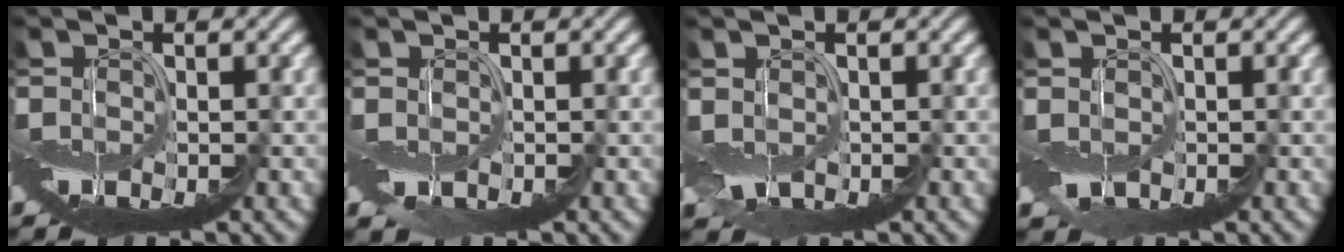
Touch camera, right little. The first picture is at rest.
{"total": 0.9, "force": [0.1, 0.5, 0.7], "torque": [-0.013, 0.000, 0.005]}
{"total": 1.6, "force": [0.8, 0.6, 1.2], "torque": [-0.025, -0.001, 0.016]}
{"total": 0.8, "force": [0.4, 0.4, 0.6], "torque": [-0.017, -0.002, 0.007]}